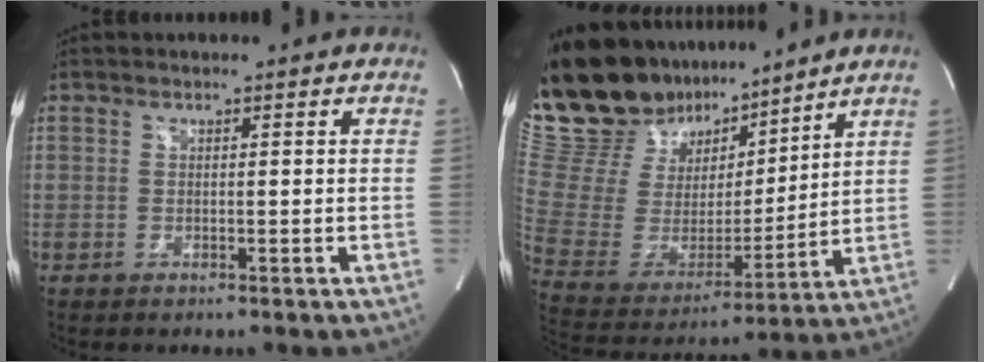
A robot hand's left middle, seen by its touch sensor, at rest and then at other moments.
{"total": 21.0, "force": [18.6, 6.4, 7.4], "torque": [-0.142, 0.007, 0.335]}